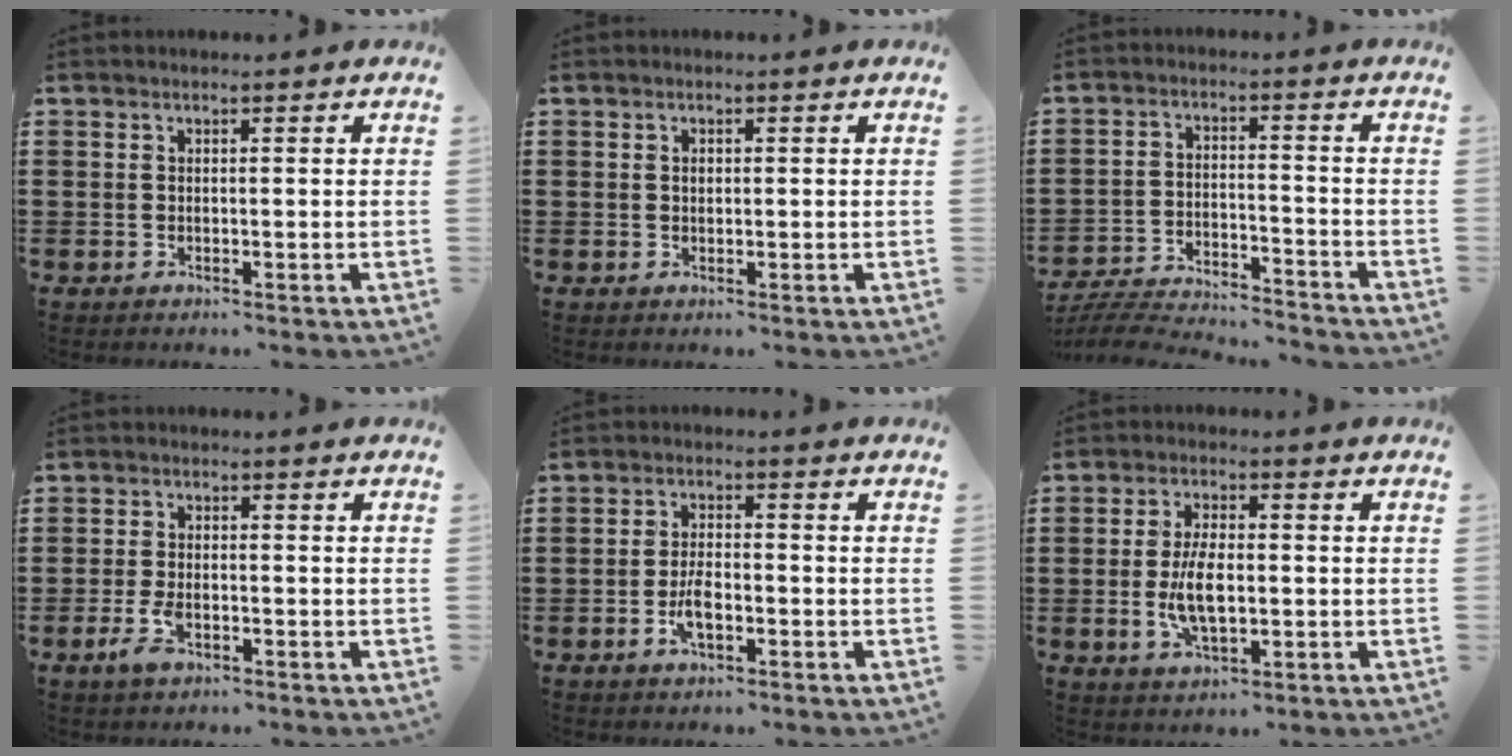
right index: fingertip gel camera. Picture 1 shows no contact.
{"total": 0.7, "force": [0.1, 0.5, 0.5], "torque": [-0.011, 0.002, 0.003]}
{"total": 5.4, "force": [-5.3, 0.1, 1.0], "torque": [-0.030, -0.002, -0.110]}
{"total": 3.8, "force": [-1.6, 1.7, 3.0], "torque": [-0.074, -0.009, -0.032]}
{"total": 4.1, "force": [-1.5, 1.5, 3.5], "torque": [-0.074, -0.002, -0.028]}
{"total": 6.9, "force": [-0.8, 3.1, 6.1], "torque": [-0.136, -0.005, -0.020]}